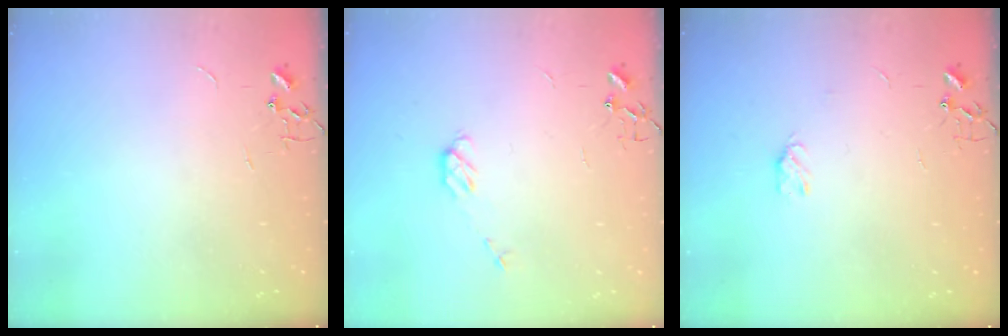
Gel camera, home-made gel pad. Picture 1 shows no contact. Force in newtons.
{"total": 5.1, "press": 5.0, "slide": 0.8}
{"total": 2.5, "press": 2.5, "slide": 0.5}